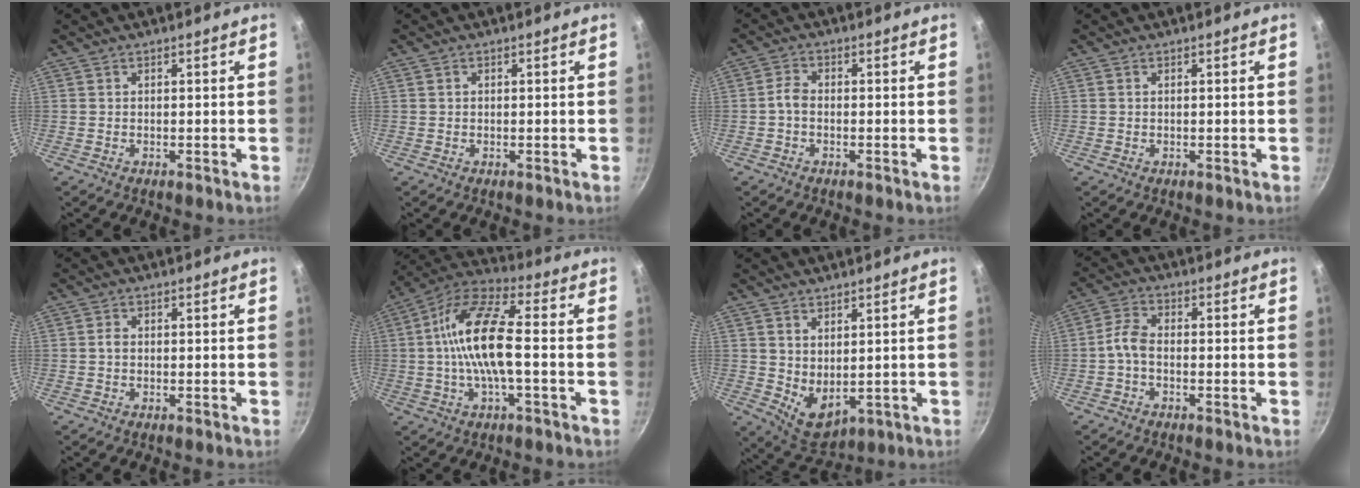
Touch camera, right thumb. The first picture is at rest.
{"total": 0.8, "force": [0.2, 0.6, 0.3], "torque": [-0.005, 0.004, 0.004]}
{"total": 2.6, "force": [-0.8, 1.6, 1.9], "torque": [-0.039, 0.016, -0.023]}
{"total": 0.0}
{"total": 1.2, "force": [-0.1, 0.8, 0.8], "torque": [-0.015, 0.005, -0.002]}
{"total": 14.6, "force": [-0.7, 4.9, 13.8], "torque": [-0.263, 0.032, -0.031]}
{"total": 5.4, "force": [1.2, 3.4, 4.1], "torque": [-0.061, -0.026, 0.032]}
{"total": 3.9, "force": [-1.4, 2.0, 3.0], "torque": [-0.070, 0.020, -0.038]}